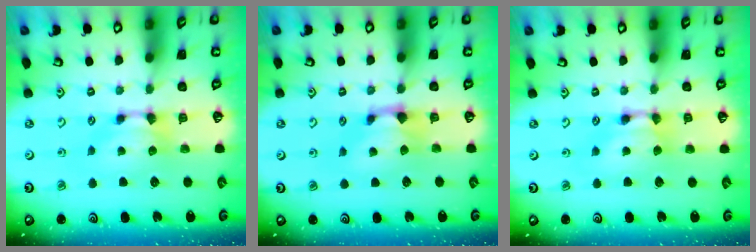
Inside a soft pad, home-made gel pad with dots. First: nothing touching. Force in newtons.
{"total": 0.9, "press": 0.2, "slide": 0.9}
{"total": 1.6, "press": 1.5, "slide": 0.1}